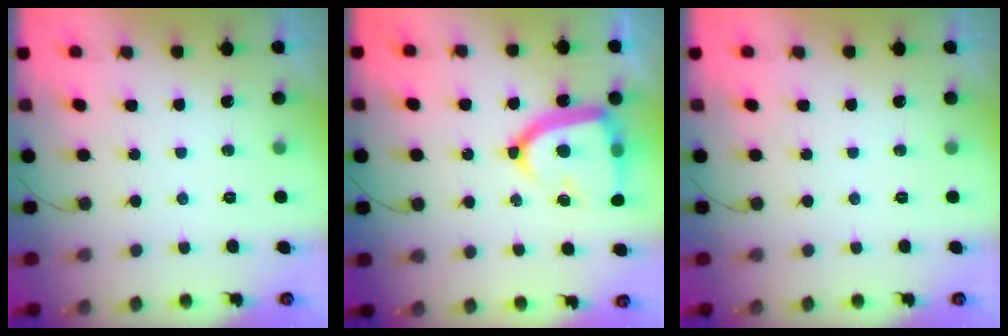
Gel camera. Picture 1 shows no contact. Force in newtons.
{"total": 18.1, "press": 18.0, "slide": 1.8}
{"total": 0.0}